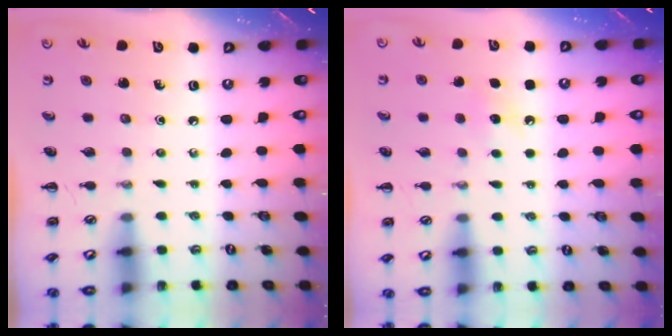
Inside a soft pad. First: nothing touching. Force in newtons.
{"total": 5.7, "press": 5.6, "slide": 1.3}